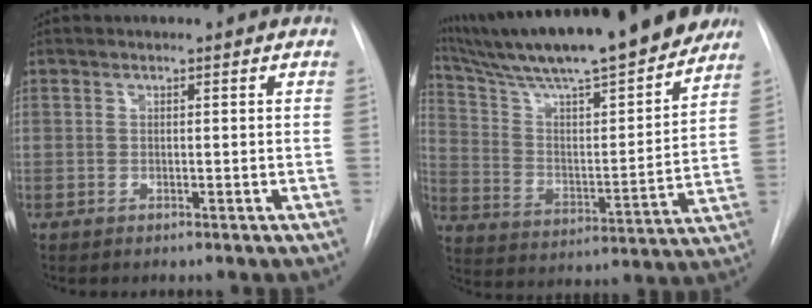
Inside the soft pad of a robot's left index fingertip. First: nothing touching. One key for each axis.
{"total": 24.7, "fx": 21.0, "fy": 2.2, "fz": 12.9, "tx": -0.221, "ty": -0.018, "tz": 0.320}